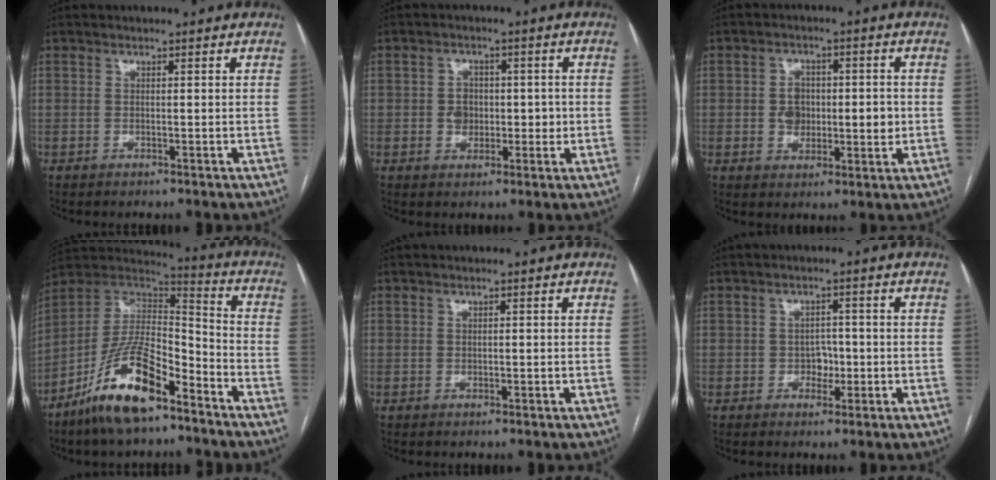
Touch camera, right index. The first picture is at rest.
{"total": 4.2, "force": [-0.2, 3.5, 2.3], "torque": [-0.024, 0.015, 0.002]}
{"total": 6.1, "force": [-0.1, 4.2, 4.5], "torque": [-0.066, 0.011, 0.004]}
{"total": 15.9, "force": [-10.2, 4.6, 11.3], "torque": [-0.213, 0.010, -0.185]}
{"total": 0.0}
{"total": 2.5, "force": [-0.7, 2.0, 1.5], "torque": [-0.014, 0.007, -0.009]}